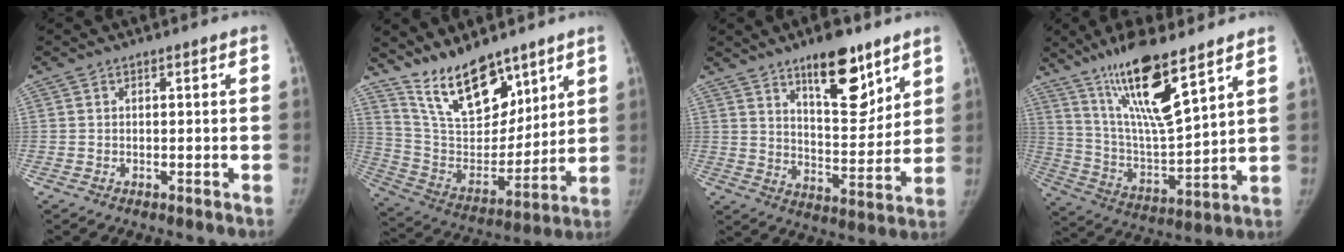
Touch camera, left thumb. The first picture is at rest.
{"total": 17.1, "force": [12.4, 7.7, 8.8], "torque": [-0.103, -0.079, 0.238]}
{"total": 14.5, "force": [9.4, 5.7, 9.5], "torque": [-0.103, -0.065, 0.153]}
{"total": 18.7, "force": [11.6, 2.9, 14.3], "torque": [-0.257, -0.062, 0.225]}